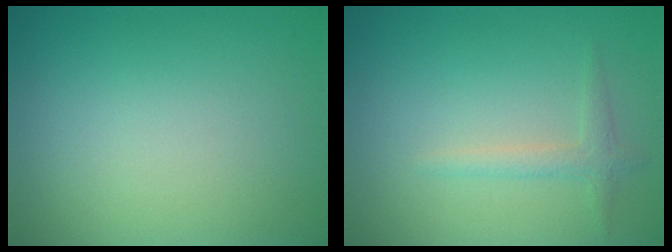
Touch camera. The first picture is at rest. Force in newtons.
{"total": 1.5, "press": 1.5, "slide": 0.0}